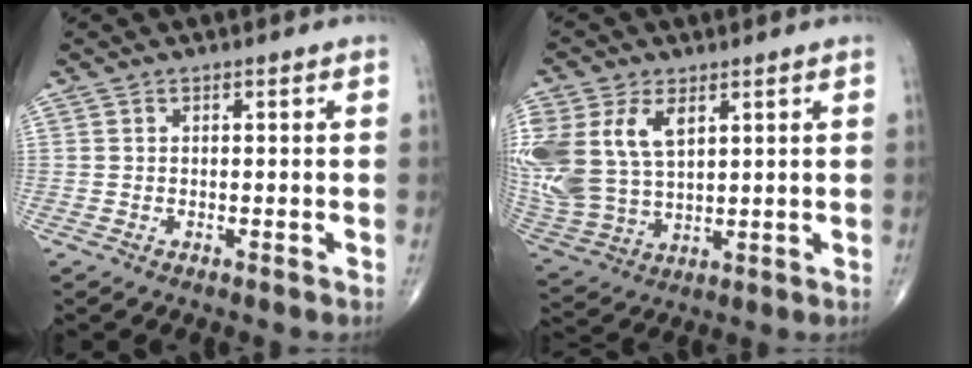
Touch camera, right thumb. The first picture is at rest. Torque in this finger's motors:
{"motor_torque": [0.37, 0.48, 1.04, 0.54, 0.35]}